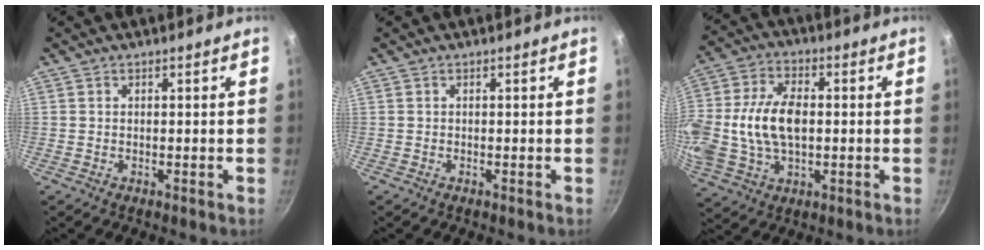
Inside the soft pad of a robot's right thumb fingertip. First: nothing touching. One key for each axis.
{"total": 0.0}
{"total": 18.0, "fx": -0.1, "fy": 11.1, "fz": 14.2, "tx": -0.315, "ty": 0.010, "tz": 0.006}